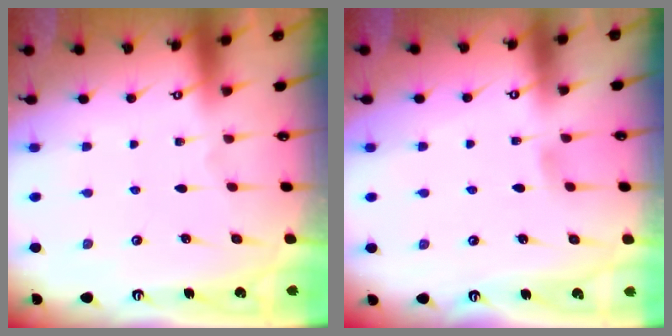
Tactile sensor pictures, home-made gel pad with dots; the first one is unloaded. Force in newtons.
{"total": 2.9, "press": 2.9, "slide": 0.5}